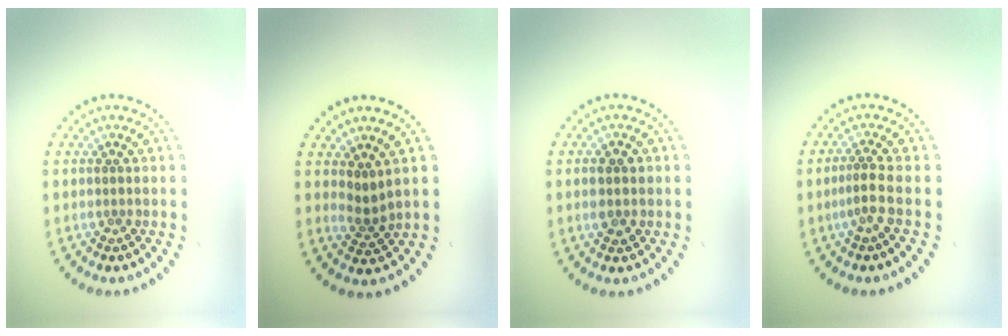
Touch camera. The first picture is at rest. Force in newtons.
{"total": 1.9, "press": 1.1, "slide": 1.5}
{"total": 2.7, "press": 2.7, "slide": 0.1}
{"total": 1.8, "press": 1.2, "slide": 1.4}